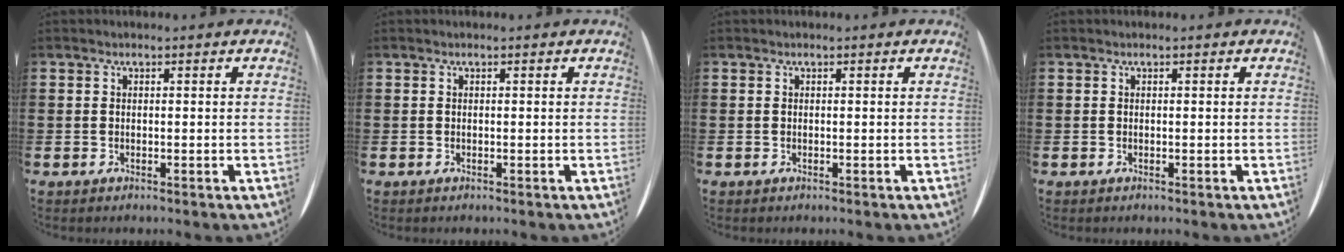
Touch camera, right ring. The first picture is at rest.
{"total": 0.0}
{"total": 0.0}
{"total": 0.0}